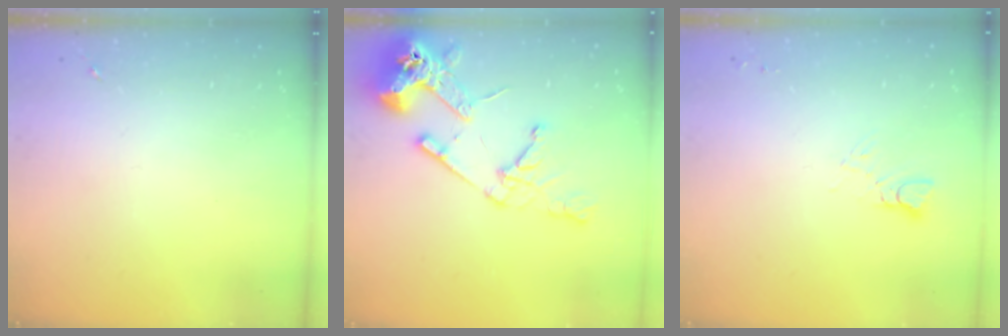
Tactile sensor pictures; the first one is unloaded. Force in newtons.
{"total": 16.6, "press": 16.5, "slide": 2.0}
{"total": 4.1, "press": 4.1, "slide": 0.4}